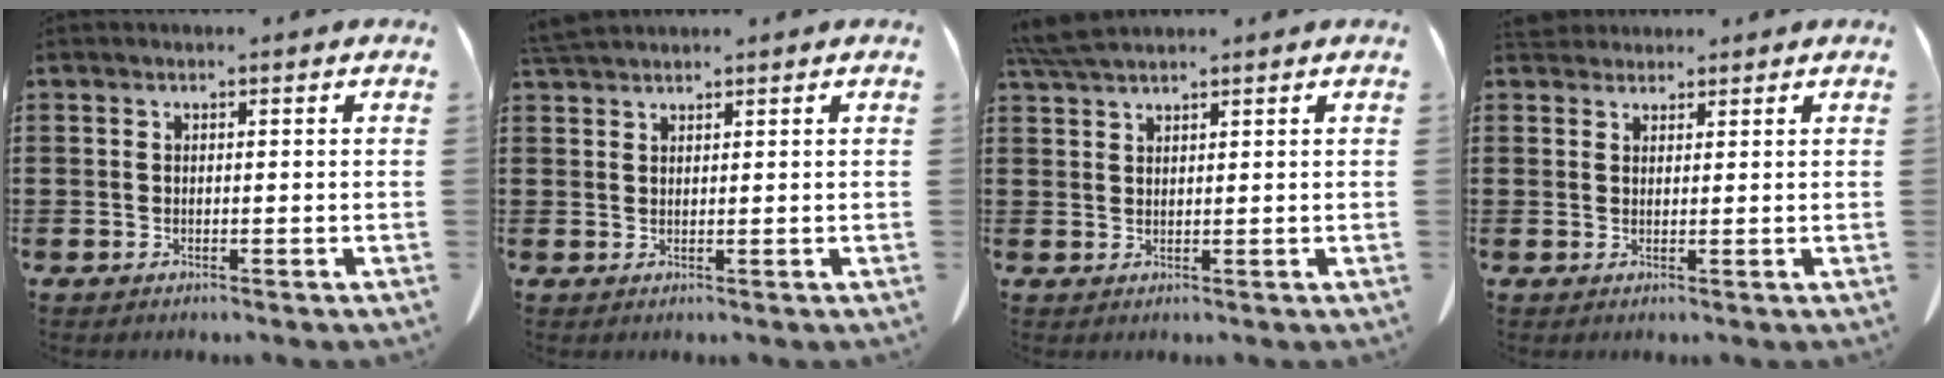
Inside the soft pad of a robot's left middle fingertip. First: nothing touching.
{"total": 2.5, "force": [2.3, 0.3, 0.8], "torque": [-0.023, -0.001, 0.047]}
{"total": 3.8, "force": [3.2, 0.4, 2.0], "torque": [-0.049, -0.003, 0.062]}
{"total": 2.6, "force": [2.4, 1.0, 0.5], "torque": [-0.017, 0.002, 0.047]}